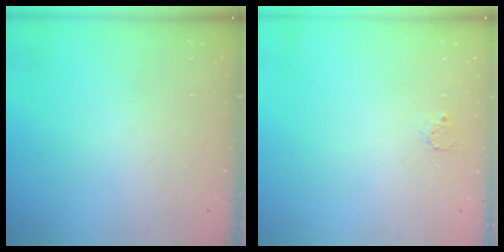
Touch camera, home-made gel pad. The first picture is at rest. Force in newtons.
{"total": 2.3, "press": 2.3, "slide": 0.2}